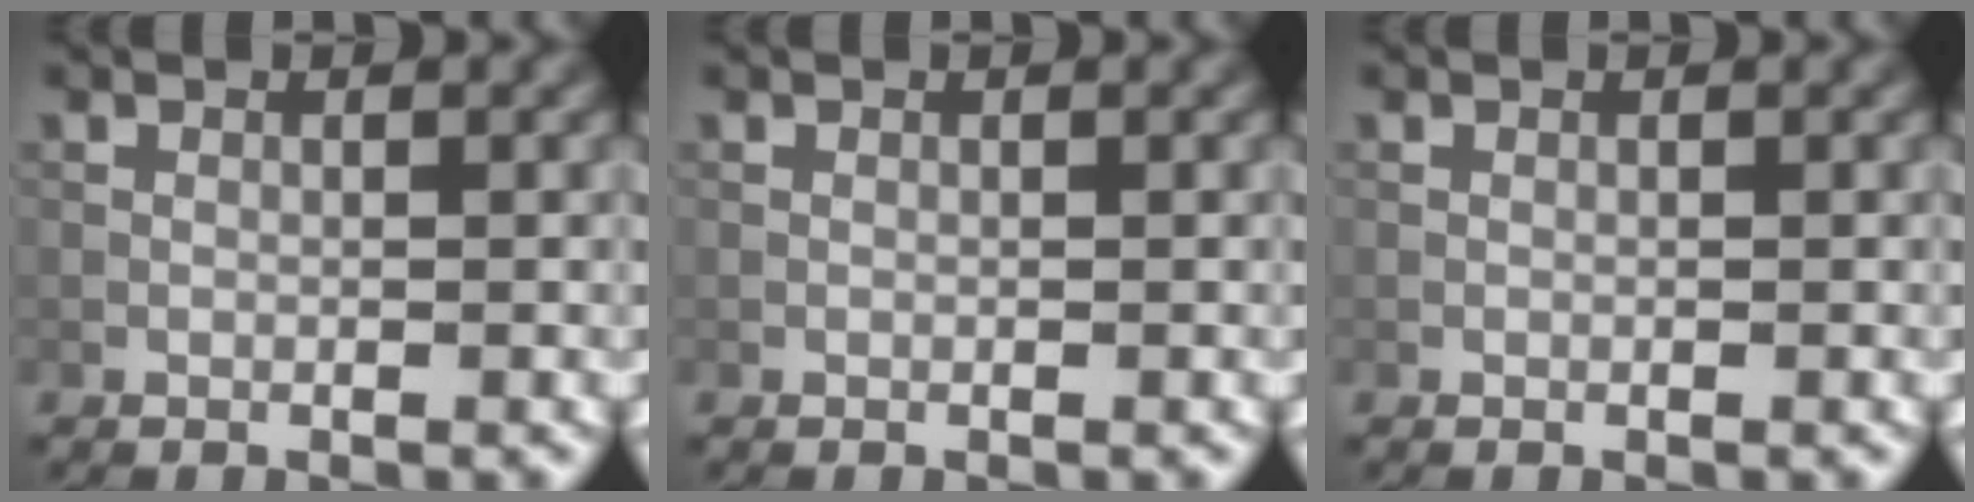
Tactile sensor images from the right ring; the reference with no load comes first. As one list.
[{"total": 0.0}, {"total": 0.0}]